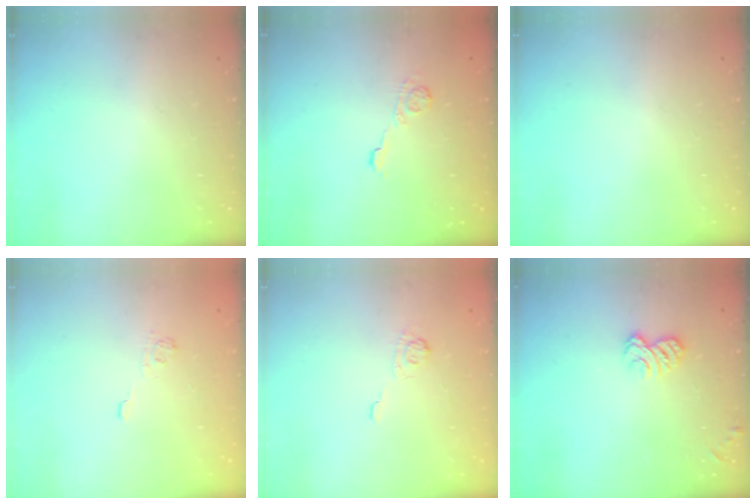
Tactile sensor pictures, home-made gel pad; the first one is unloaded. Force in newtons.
{"total": 4.0, "press": 3.8, "slide": 1.2}
{"total": 0.0}
{"total": 2.3, "press": 1.8, "slide": 1.3}
{"total": 2.5, "press": 2.1, "slide": 1.4}
{"total": 3.4, "press": 3.2, "slide": 1.1}